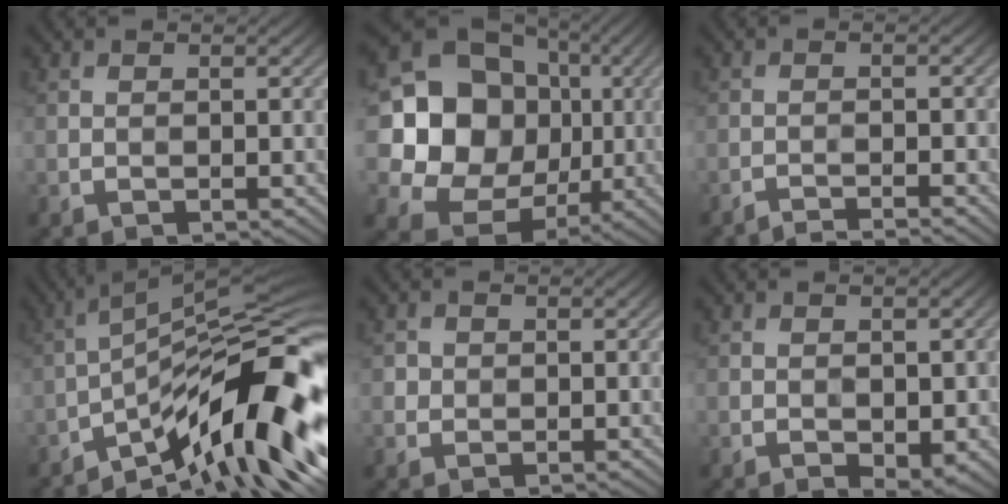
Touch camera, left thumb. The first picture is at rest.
{"total": 19.9, "force": [1.5, 17.7, 9.0], "torque": [-0.223, -0.001, 0.022]}
{"total": 2.5, "force": [-2.3, 0.1, 1.0], "torque": [-0.011, 0.003, -0.047]}
{"total": 15.3, "force": [-7.9, 3.9, 12.5], "torque": [-0.202, 0.008, -0.149]}
{"total": 1.3, "force": [0.0, 1.3, 0.2], "torque": [0.003, -0.003, -0.001]}
{"total": 2.6, "force": [-0.8, 1.4, 2.1], "torque": [-0.032, -0.010, -0.008]}